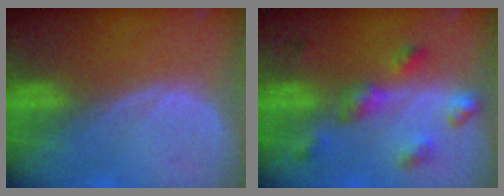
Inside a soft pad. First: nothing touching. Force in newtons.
{"total": 5.8, "press": 5.7, "slide": 1.2}